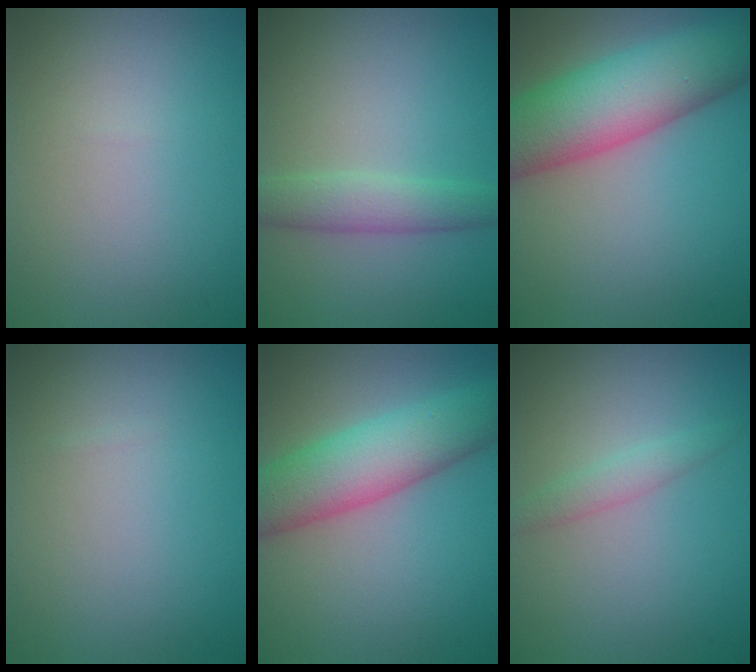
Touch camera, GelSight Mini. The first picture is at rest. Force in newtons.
{"total": 3.0, "press": 3.0, "slide": 0.0}
{"total": 9.2, "press": 9.2, "slide": 0.5}
{"total": 0.0}
{"total": 7.3, "press": 7.3, "slide": 0.2}
{"total": 1.4, "press": 1.4, "slide": 0.1}